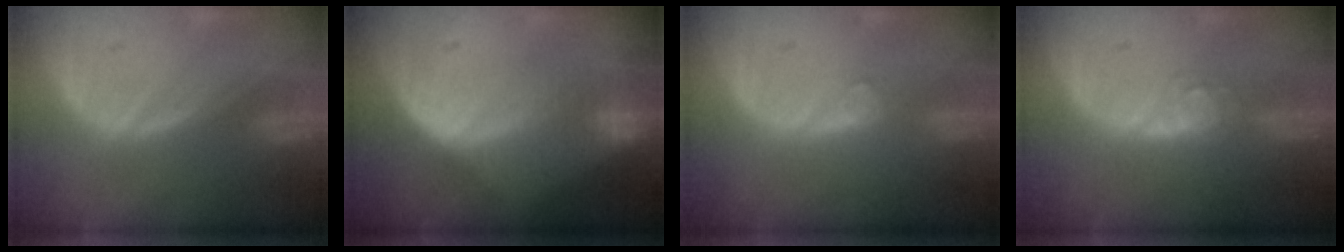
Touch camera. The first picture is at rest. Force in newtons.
{"total": 8.4, "press": 7.2, "slide": 4.4}
{"total": 1.5, "press": 1.5, "slide": 0.2}
{"total": 3.9, "press": 3.7, "slide": 1.3}